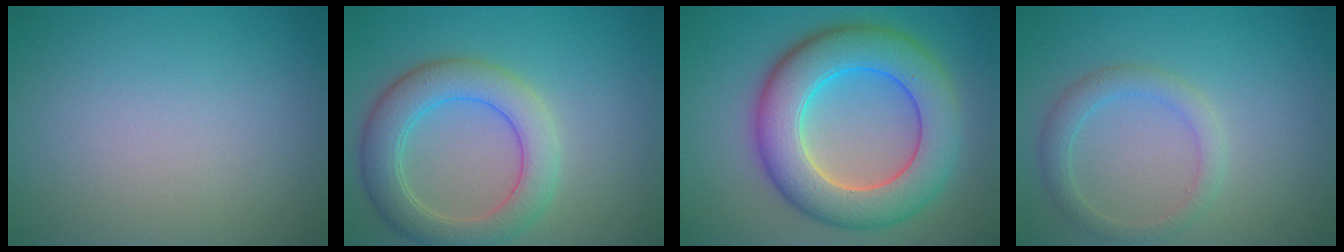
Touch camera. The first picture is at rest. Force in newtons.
{"total": 5.7, "press": 5.7, "slide": 0.4}
{"total": 9.7, "press": 9.7, "slide": 0.3}
{"total": 2.4, "press": 2.4, "slide": 0.2}